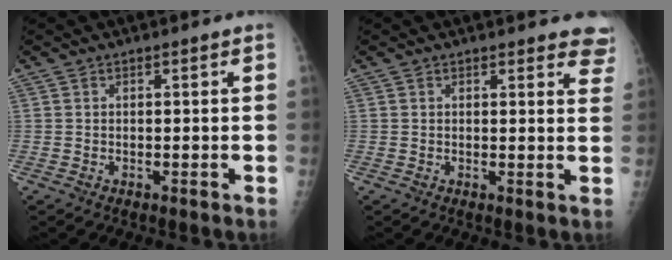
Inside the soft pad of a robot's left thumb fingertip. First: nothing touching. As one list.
[{"total": 6.0, "force": [5.3, 2.0, 1.9], "torque": [0.014, -0.024, 0.037]}]